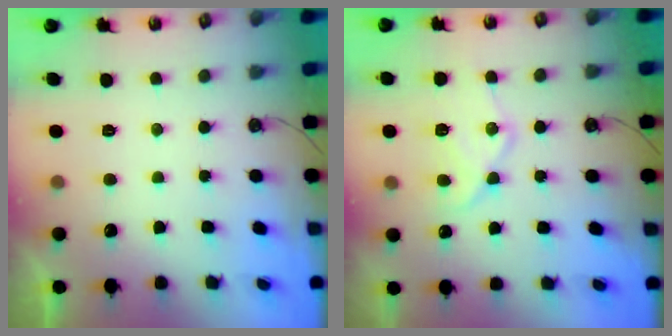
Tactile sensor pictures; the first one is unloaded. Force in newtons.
{"total": 13.9, "press": 13.8, "slide": 1.0}